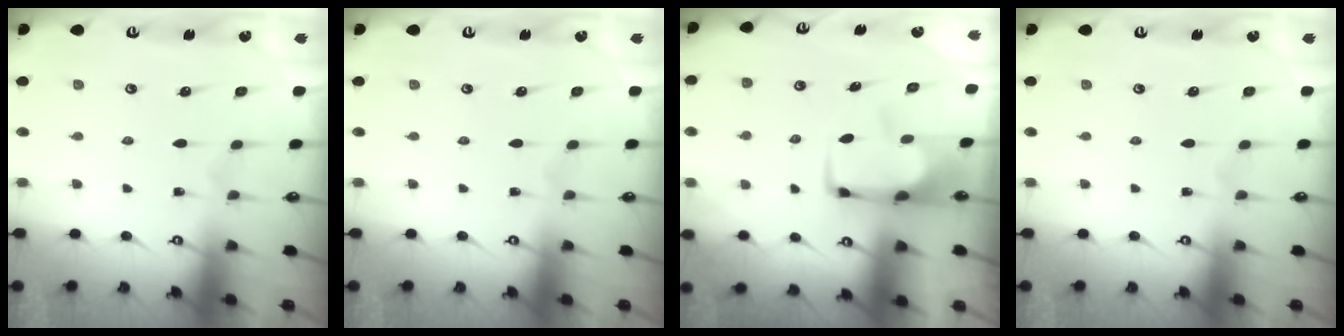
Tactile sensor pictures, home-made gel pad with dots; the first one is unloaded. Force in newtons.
{"total": 0.0}
{"total": 1.0, "press": 0.8, "slide": 0.6}
{"total": 0.0}